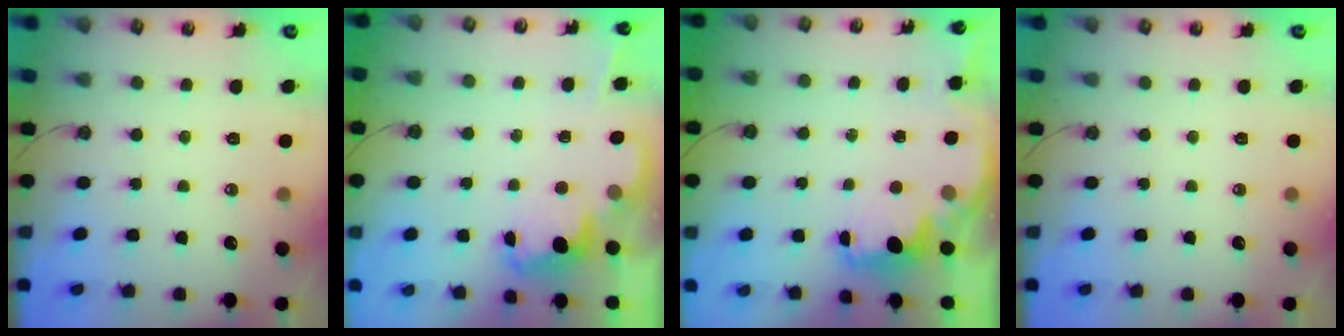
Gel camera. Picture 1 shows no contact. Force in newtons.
{"total": 2.3, "press": 2.3, "slide": 0.5}
{"total": 2.3, "press": 2.1, "slide": 0.8}
{"total": 0.0}